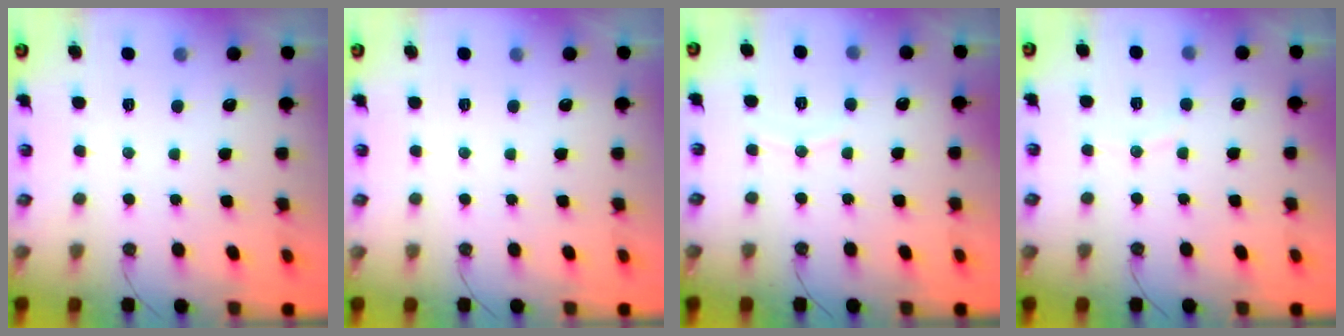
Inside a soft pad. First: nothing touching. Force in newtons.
{"total": 0.0}
{"total": 3.8, "press": 3.7, "slide": 0.5}
{"total": 3.8, "press": 3.8, "slide": 0.4}